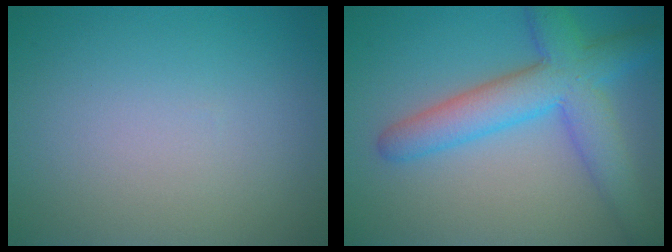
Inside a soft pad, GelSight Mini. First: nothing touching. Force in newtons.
{"total": 6.8, "press": 6.8, "slide": 0.2}